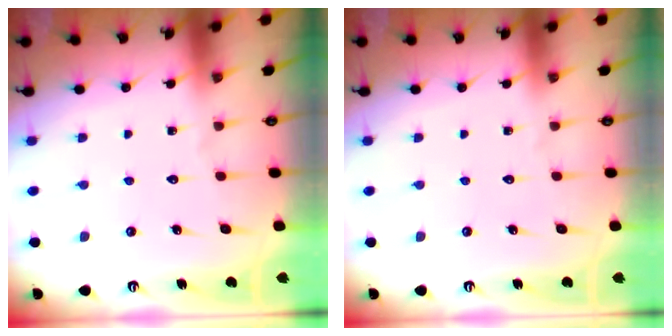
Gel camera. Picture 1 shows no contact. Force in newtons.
{"total": 0.0}